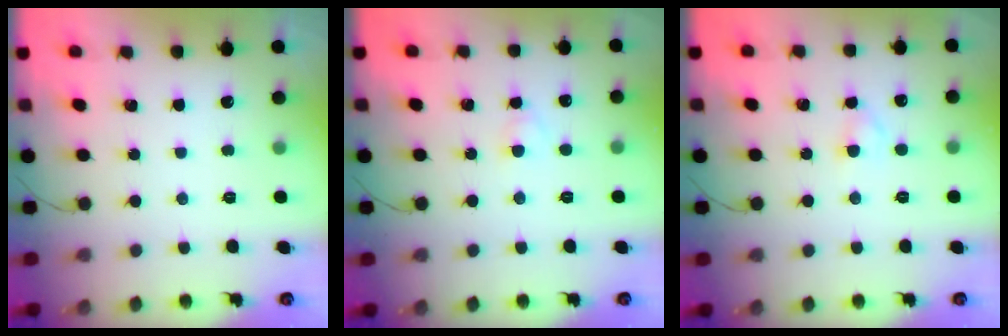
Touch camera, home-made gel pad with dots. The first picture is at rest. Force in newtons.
{"total": 2.2, "press": 1.9, "slide": 1.1}
{"total": 2.3, "press": 2.0, "slide": 1.0}